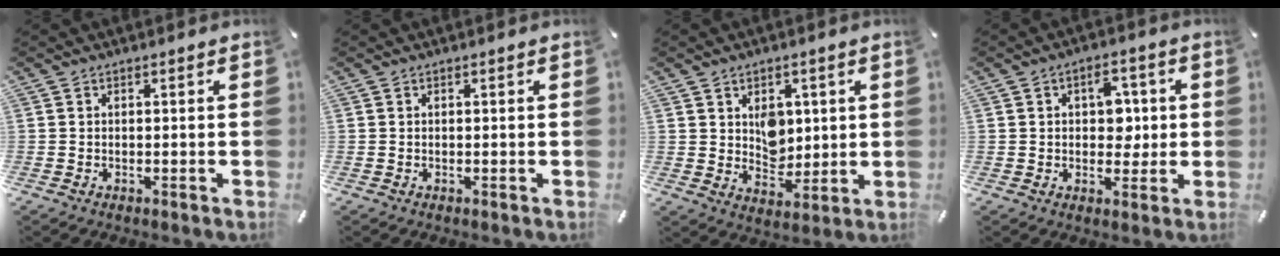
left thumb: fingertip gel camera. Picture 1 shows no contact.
{"total": 0.0}
{"total": 7.3, "force": [2.4, 6.0, 3.4], "torque": [-0.034, -0.011, 0.039]}
{"total": 7.4, "force": [0.9, 5.3, 5.1], "torque": [-0.055, -0.002, 0.008]}